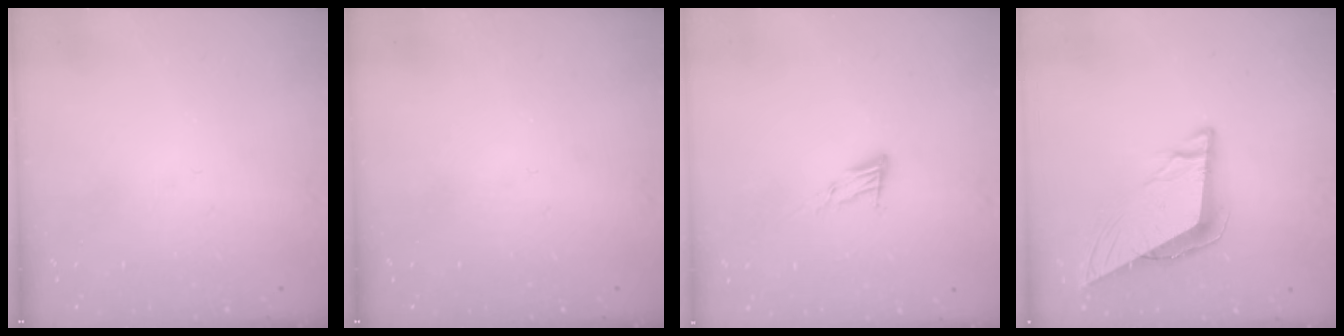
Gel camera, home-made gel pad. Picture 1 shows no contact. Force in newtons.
{"total": 0.0}
{"total": 7.2, "press": 7.1, "slide": 1.2}
{"total": 8.9, "press": 8.8, "slide": 1.4}